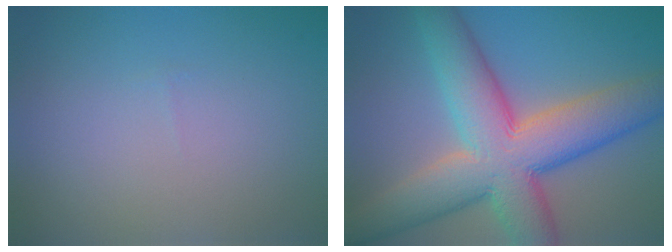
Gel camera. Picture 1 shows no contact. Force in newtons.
{"total": 12.2, "press": 12.2, "slide": 0.8}